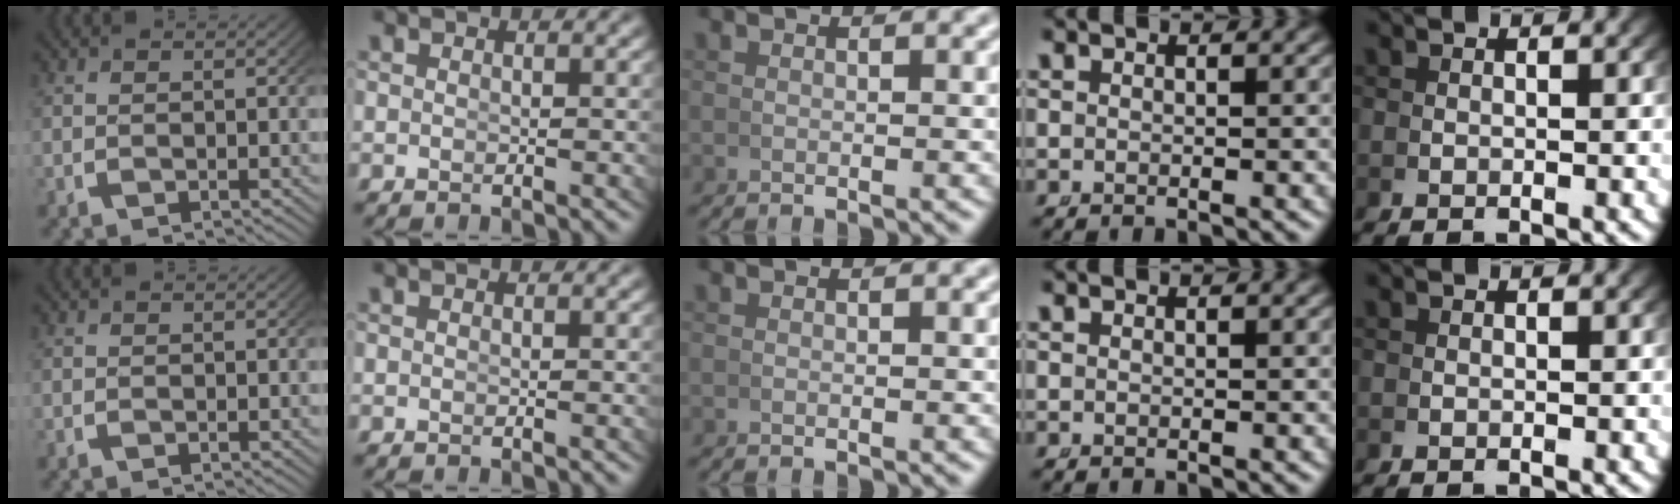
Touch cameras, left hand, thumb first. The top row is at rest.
{}